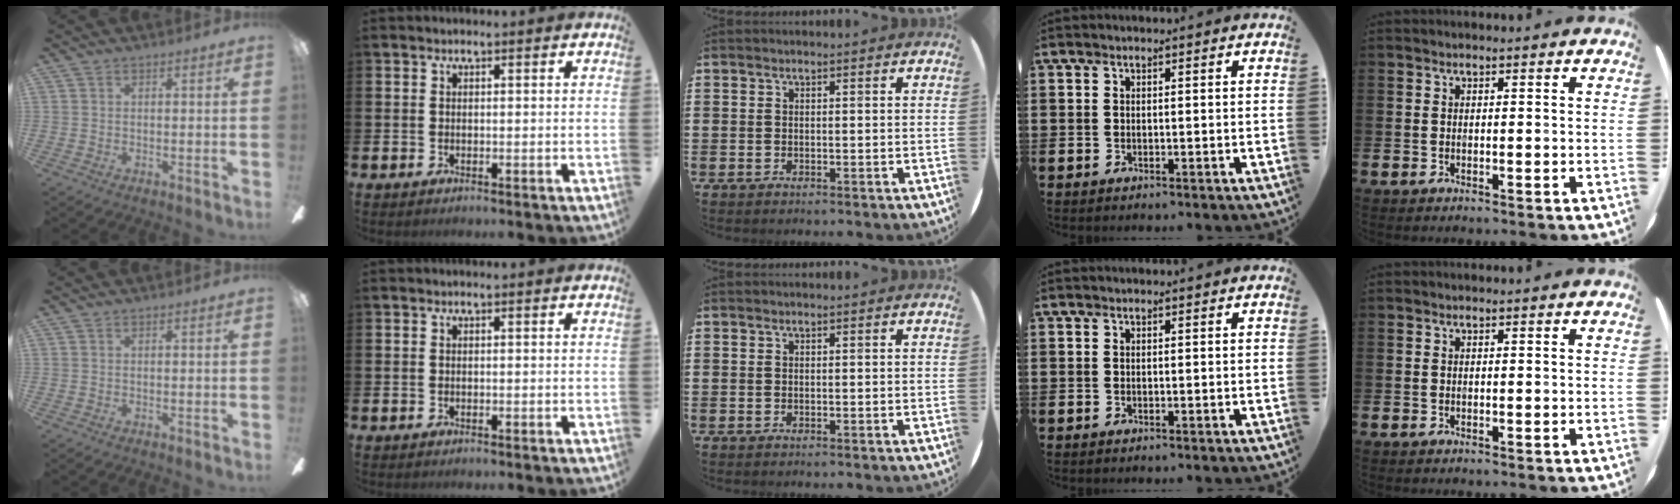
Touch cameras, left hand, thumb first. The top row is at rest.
{}